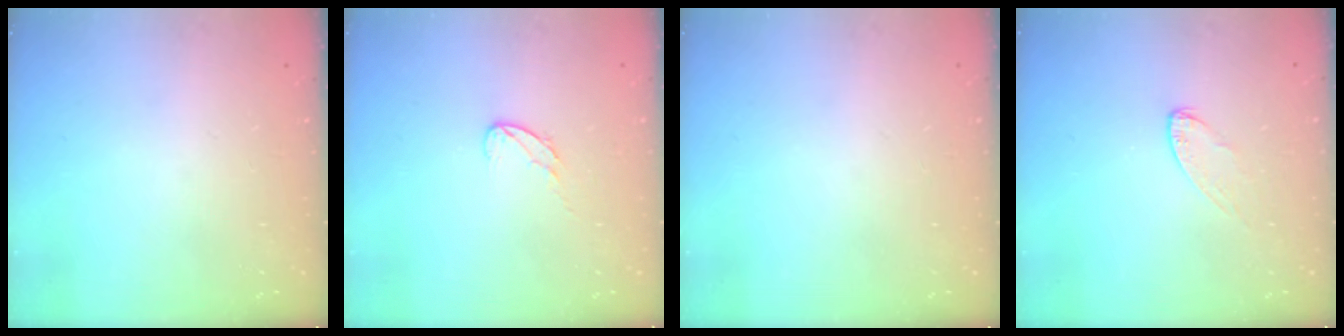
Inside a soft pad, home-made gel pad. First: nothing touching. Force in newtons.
{"total": 5.9, "press": 5.9, "slide": 0.4}
{"total": 0.0}
{"total": 4.7, "press": 4.7, "slide": 0.5}